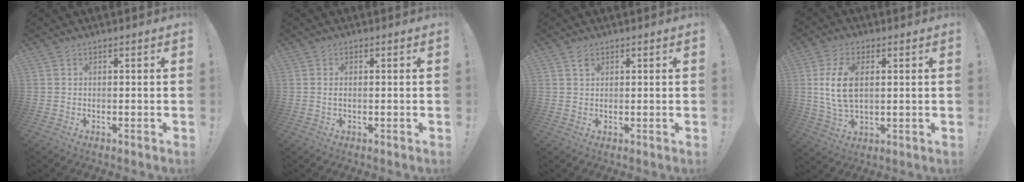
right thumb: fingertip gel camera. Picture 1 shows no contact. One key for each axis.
{"total": 0.9, "fx": 0.0, "fy": 0.2, "fz": 0.9, "tx": -0.018, "ty": 0.004, "tz": -0.001}
{"total": 1.7, "fx": 1.1, "fy": 1.0, "fz": 0.9, "tx": -0.002, "ty": -0.006, "tz": 0.018}
{"total": 11.5, "fx": 2.0, "fy": 6.5, "fz": 9.2, "tx": -0.171, "ty": -0.004, "tz": 0.036}